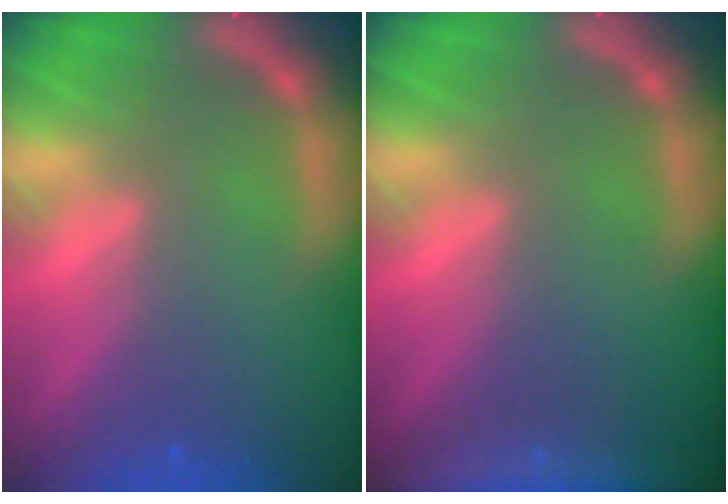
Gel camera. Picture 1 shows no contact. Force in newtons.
{"total": 8.0}